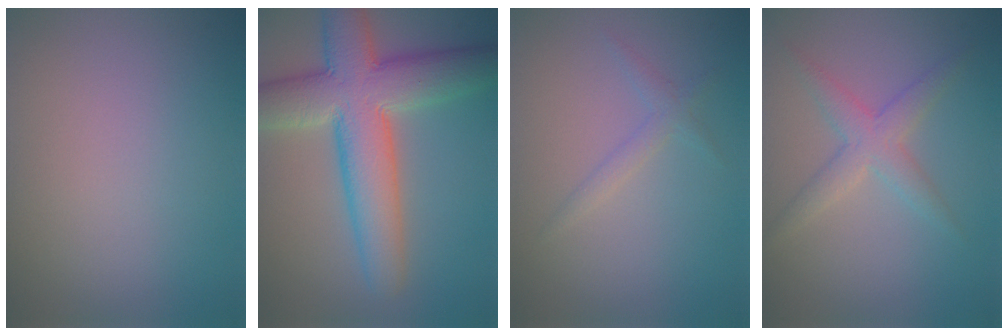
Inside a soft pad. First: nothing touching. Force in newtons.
{"total": 9.6, "press": 9.6, "slide": 0.6}
{"total": 1.3, "press": 1.3, "slide": 0.0}
{"total": 2.9, "press": 2.9, "slide": 0.0}